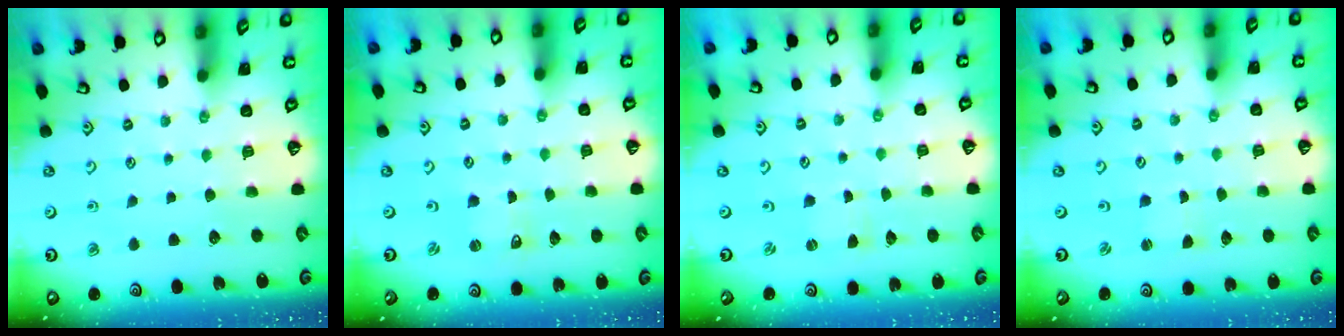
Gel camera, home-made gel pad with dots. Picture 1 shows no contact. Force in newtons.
{"total": 0.0}
{"total": 0.0}
{"total": 0.0}